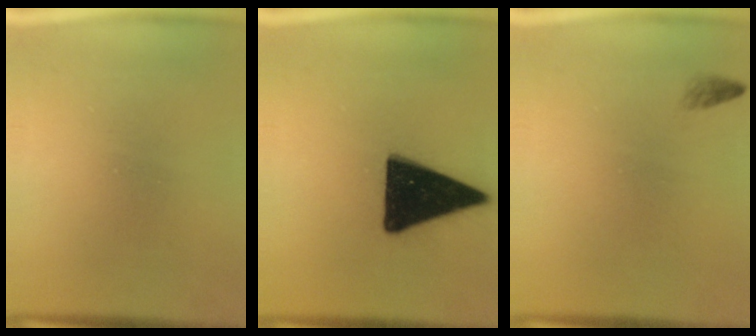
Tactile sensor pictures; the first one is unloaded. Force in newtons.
{"total": 18.3}
{"total": 0.8}